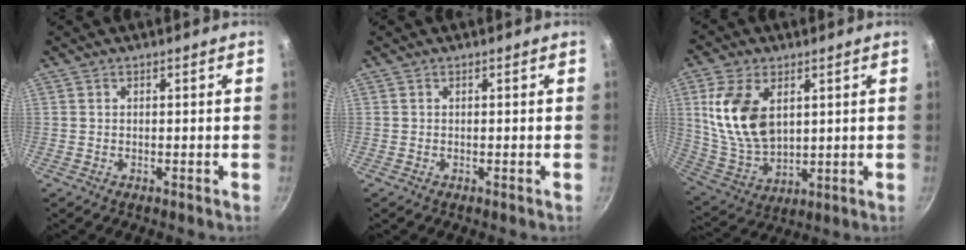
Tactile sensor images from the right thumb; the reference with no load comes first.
{"total": 0.0}
{"total": 14.7, "force": [4.0, 9.1, 10.9], "torque": [-0.194, -0.025, 0.091]}